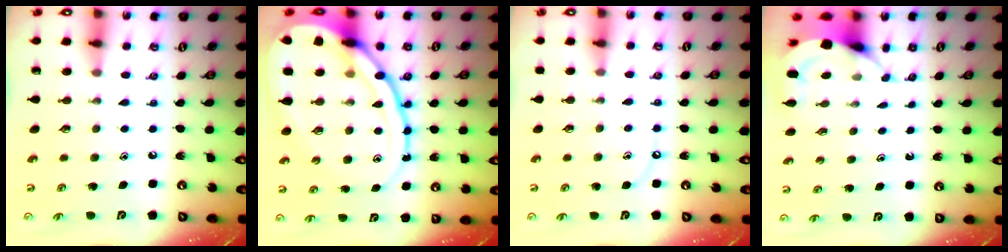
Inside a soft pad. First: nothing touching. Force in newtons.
{"total": 20.4, "press": 20.3, "slide": 2.1}
{"total": 4.0, "press": 4.0, "slide": 0.6}
{"total": 3.7, "press": 3.7, "slide": 0.3}